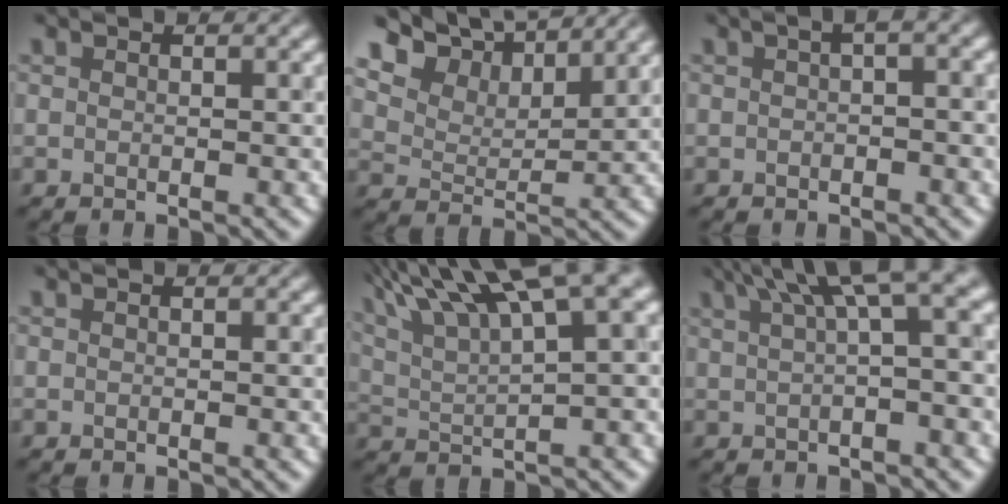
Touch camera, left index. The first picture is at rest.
{"total": 9.5, "force": [7.6, 3.9, 4.0], "torque": [-0.092, 0.008, 0.121]}
{"total": 1.8, "force": [-0.1, 0.5, 1.7], "torque": [-0.018, 0.005, 0.001]}
{"total": 0.0}
{"total": 11.4, "force": [7.2, 2.6, 8.5], "torque": [-0.125, 0.036, 0.122]}
{"total": 6.7, "force": [3.2, 1.6, 5.7], "torque": [-0.053, 0.031, 0.053]}